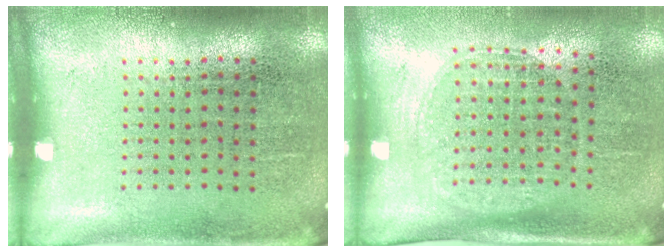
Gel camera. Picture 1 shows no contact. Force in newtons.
{"total": 1.5, "press": 1.3, "slide": 0.7}